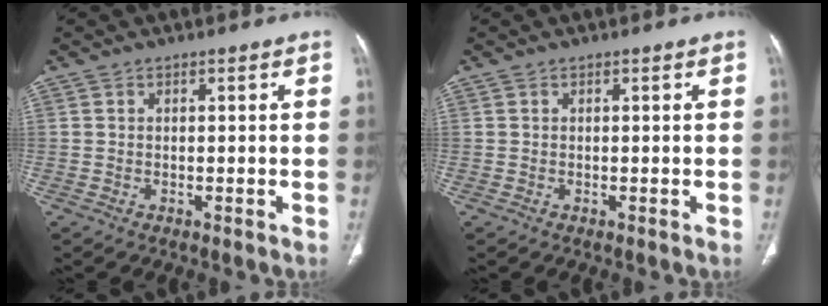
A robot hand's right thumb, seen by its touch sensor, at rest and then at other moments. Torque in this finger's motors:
{"motor_torque": [-0.08, 0.08, -0.35, 0.16, 0.00]}